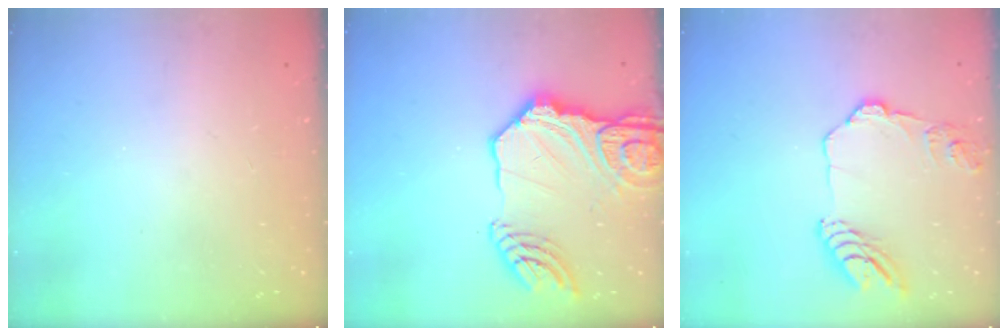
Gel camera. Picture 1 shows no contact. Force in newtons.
{"total": 21.1, "press": 21.0, "slide": 2.4}
{"total": 13.9, "press": 13.8, "slide": 1.3}